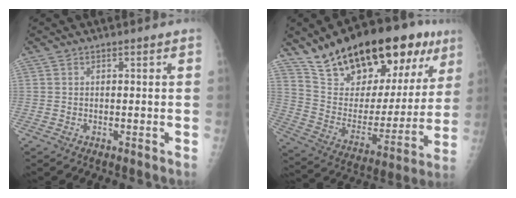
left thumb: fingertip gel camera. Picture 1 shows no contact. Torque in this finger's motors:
{"motor_torque": [0.99, 0.98, 1.48, -1.30, 0.18]}